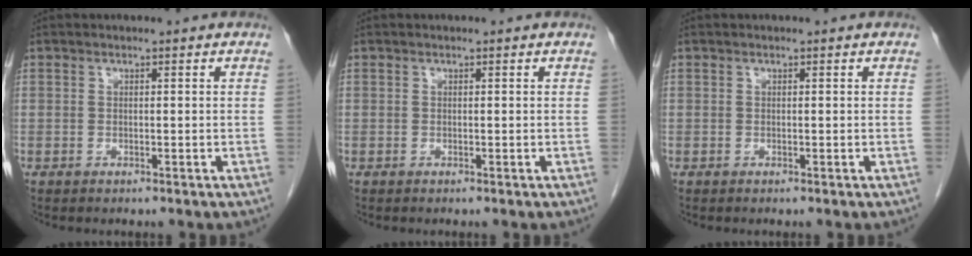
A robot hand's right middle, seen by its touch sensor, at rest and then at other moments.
{"total": 0.0}
{"total": 0.0}